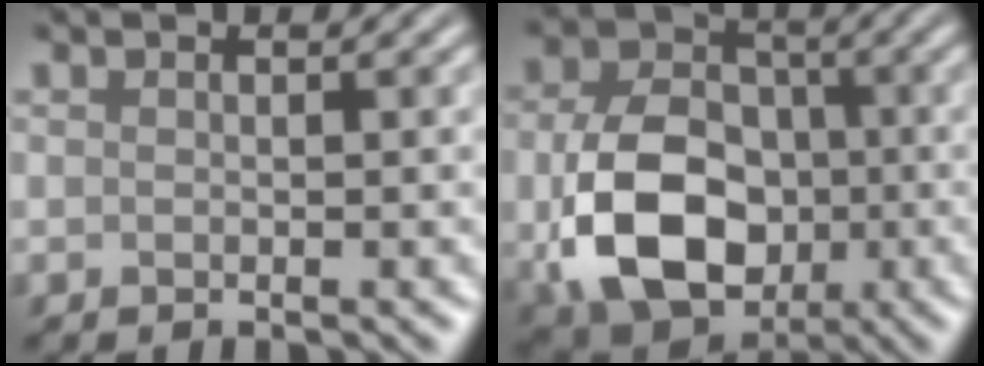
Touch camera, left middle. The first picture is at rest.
{"total": 10.6, "force": [-2.1, 7.7, 6.9], "torque": [-0.144, -0.011, -0.036]}